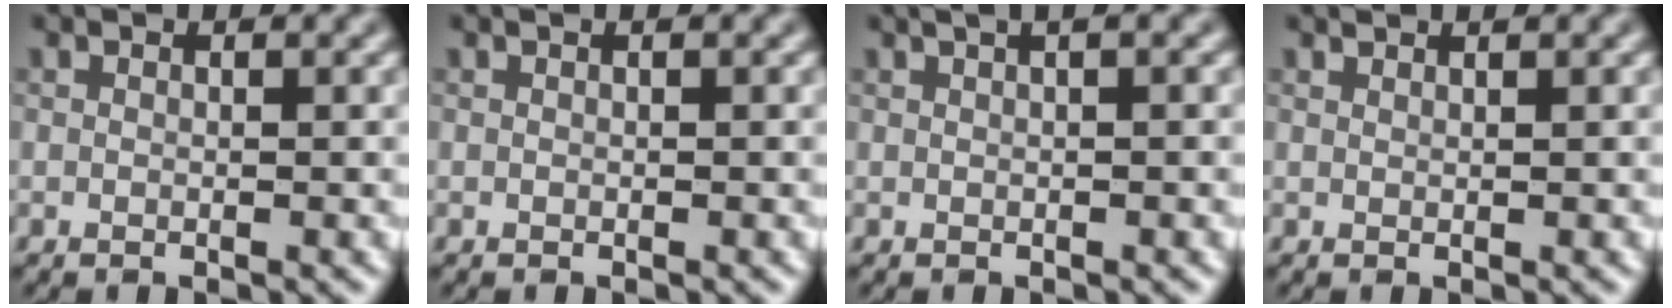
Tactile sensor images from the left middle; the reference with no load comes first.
{"total": 0.0}
{"total": 4.4, "force": [2.2, 1.9, 3.3], "torque": [-0.018, 0.023, 0.008]}
{"total": 0.7, "force": [0.7, 0.0, 0.2], "torque": [-0.003, -0.004, 0.009]}